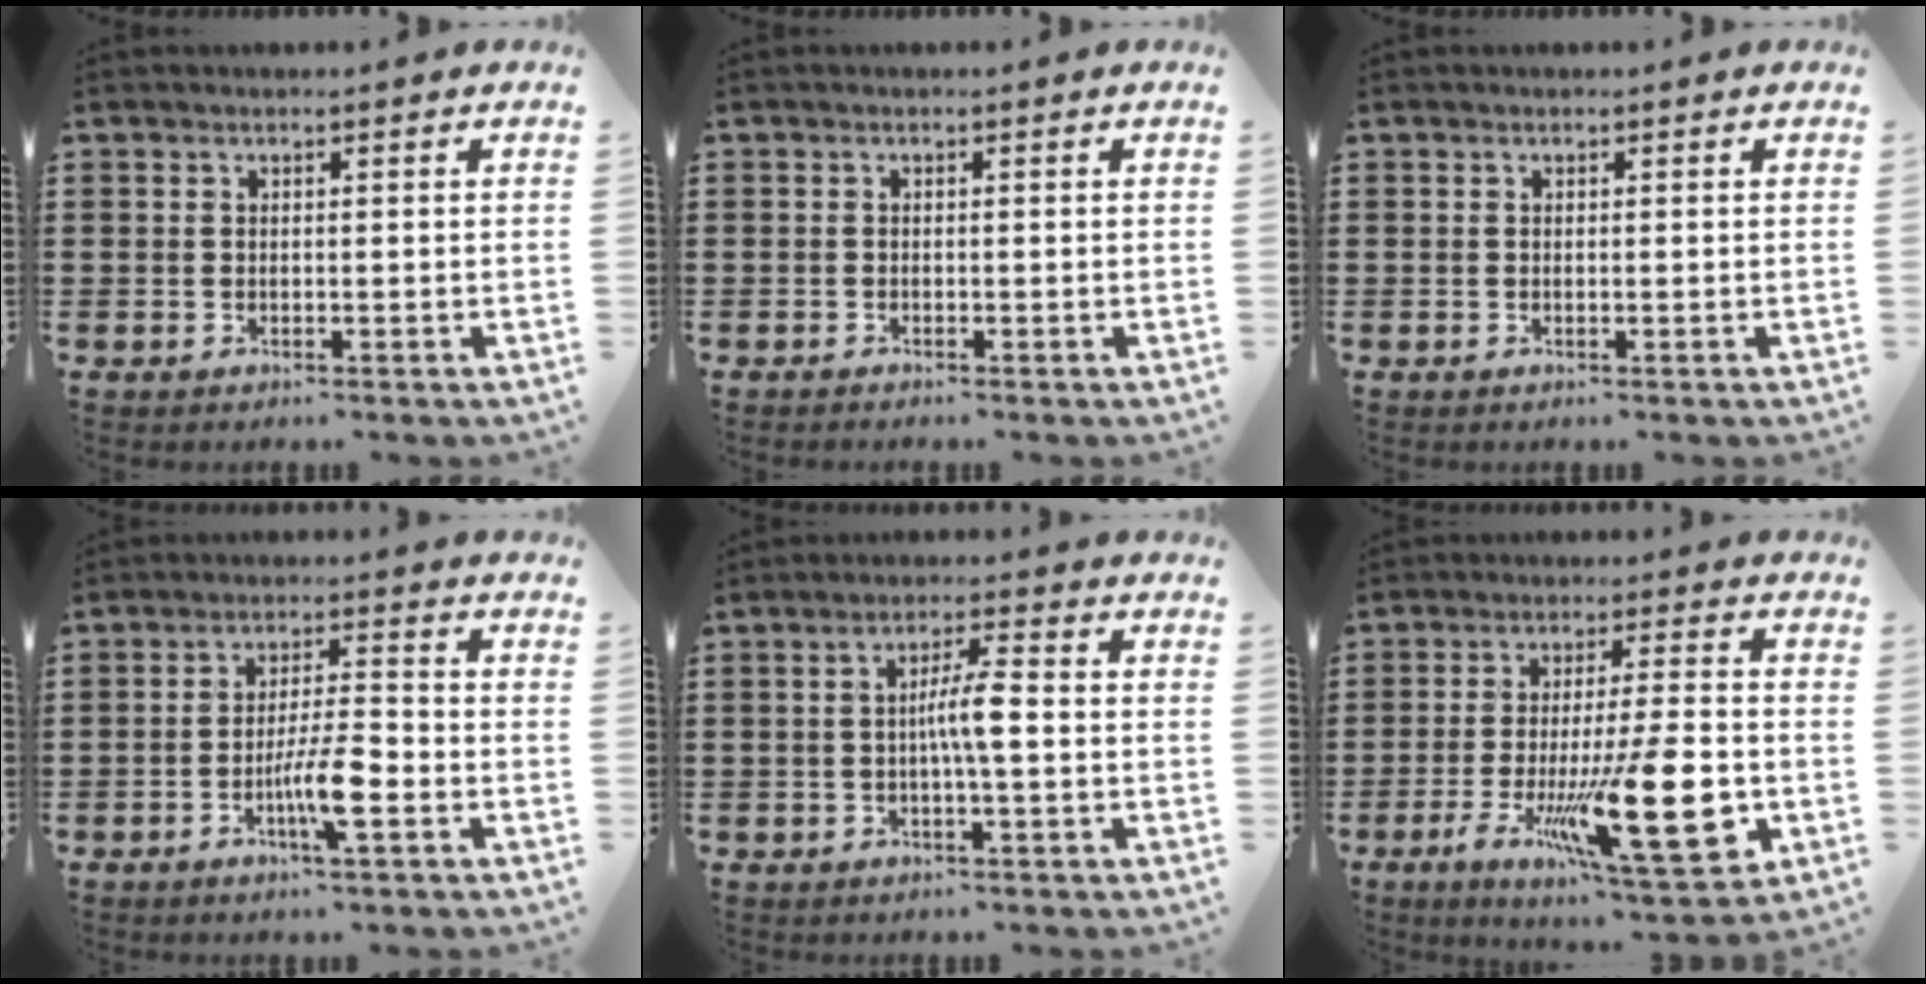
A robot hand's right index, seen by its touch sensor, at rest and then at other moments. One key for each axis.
{"total": 0.6, "fx": -0.6, "fy": 0.0, "fz": 0.0, "tx": -0.002, "ty": -0.002, "tz": -0.012}
{"total": 0.0}
{"total": 7.0, "fx": -2.6, "fy": 1.1, "fz": 6.4, "tx": -0.126, "ty": -0.007, "tz": -0.051}
{"total": 4.7, "fx": -0.6, "fy": 0.5, "fz": 4.7, "tx": -0.090, "ty": 0.000, "tz": -0.017}
{"total": 19.9, "fx": -6.1, "fy": 5.3, "fz": 18.2, "tx": -0.314, "ty": -0.010, "tz": -0.081}